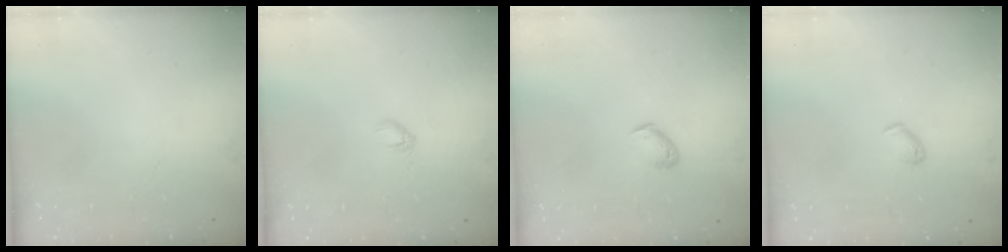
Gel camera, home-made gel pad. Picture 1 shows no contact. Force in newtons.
{"total": 2.7, "press": 2.5, "slide": 0.8}
{"total": 3.9, "press": 3.9, "slide": 0.6}
{"total": 4.1, "press": 4.0, "slide": 0.9}